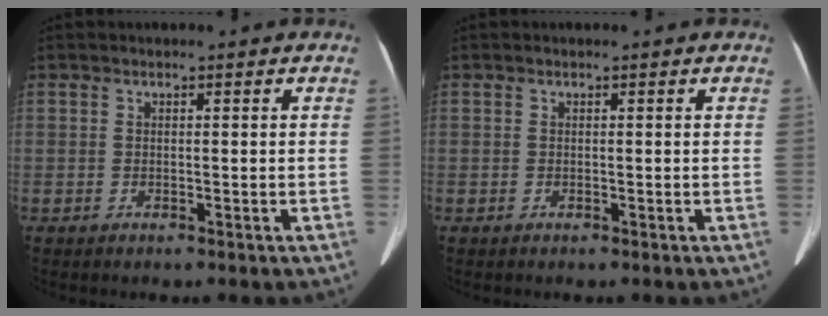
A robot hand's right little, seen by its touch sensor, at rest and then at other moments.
{"total": 0.0}